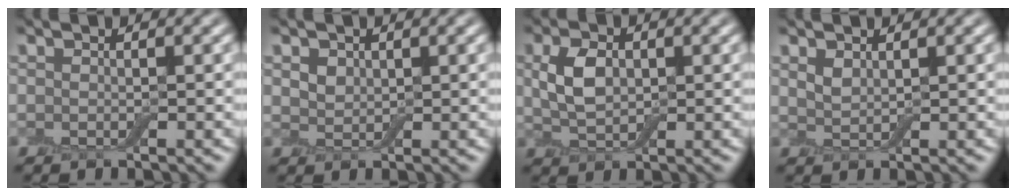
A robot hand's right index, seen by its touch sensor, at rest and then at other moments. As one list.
[{"total": 1.8, "force": [1.2, 1.2, 0.5], "torque": [-0.018, 0.005, 0.018]}, {"total": 3.1, "force": [0.8, 2.1, 2.2], "torque": [-0.056, 0.008, 0.014]}, {"total": 1.0, "force": [0.9, 0.4, 0.2], "torque": [-0.013, 0.003, 0.021]}]